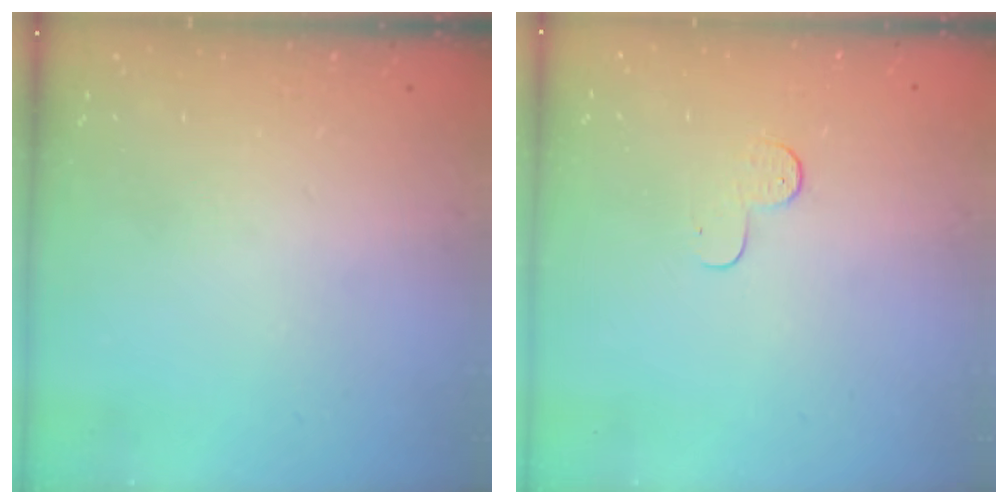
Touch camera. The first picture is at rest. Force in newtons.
{"total": 5.0, "press": 4.9, "slide": 0.5}